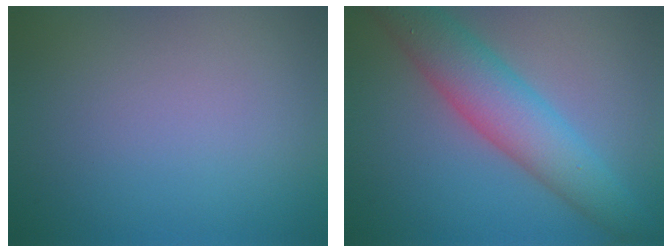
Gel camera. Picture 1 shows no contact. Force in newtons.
{"total": 6.8, "press": 6.8, "slide": 0.2}